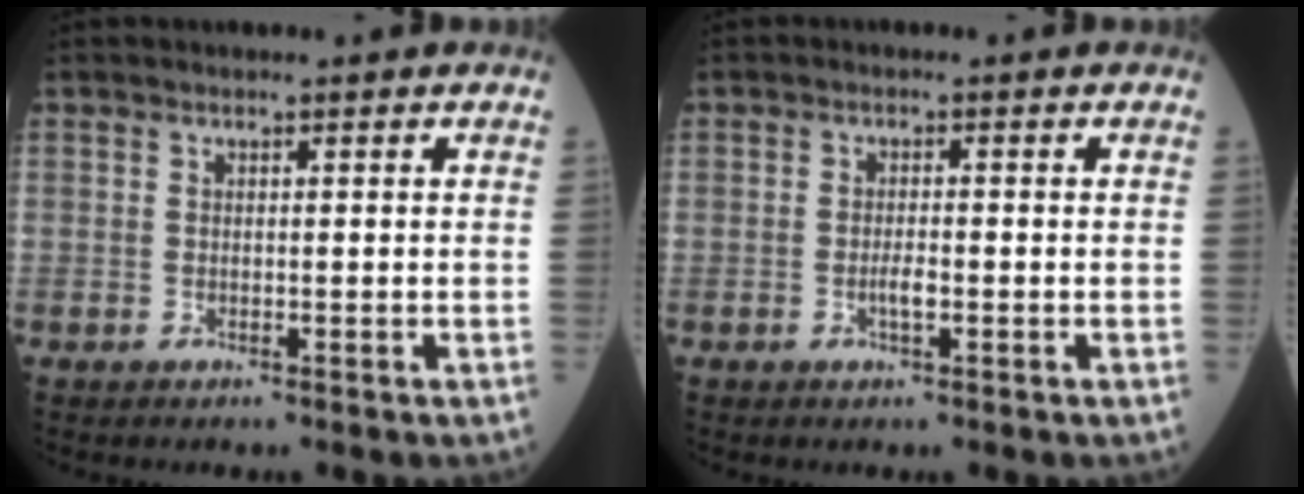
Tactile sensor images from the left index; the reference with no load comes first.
{"total": 1.7, "force": [-0.5, 0.4, 1.6], "torque": [-0.032, 0.000, -0.009]}